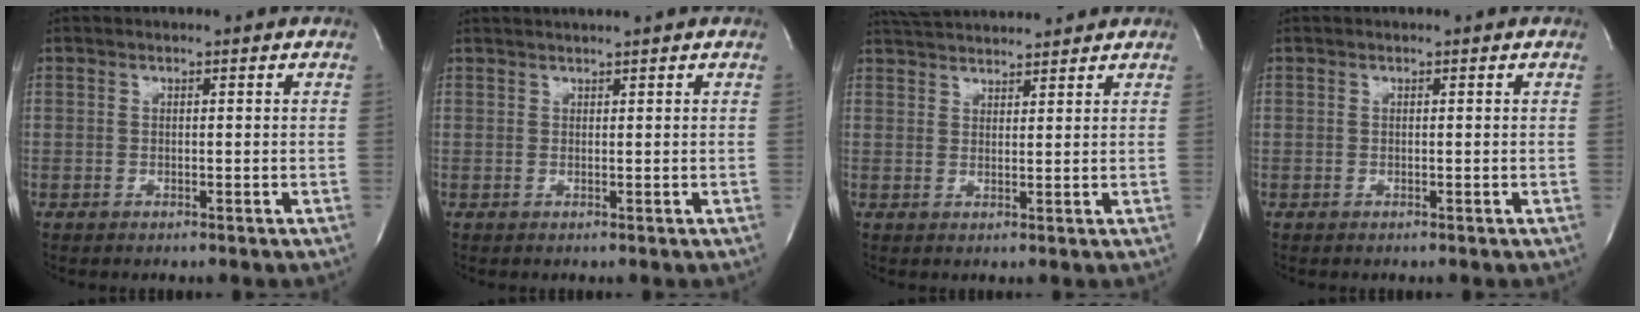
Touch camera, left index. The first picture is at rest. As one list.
[{"total": 2.0, "force": [1.8, -0.8, 0.6], "torque": [-0.004, 0.010, 0.037]}, {"total": 8.3, "force": [8.0, 0.6, 2.2], "torque": [-0.048, 0.030, 0.129]}, {"total": 0.0}]